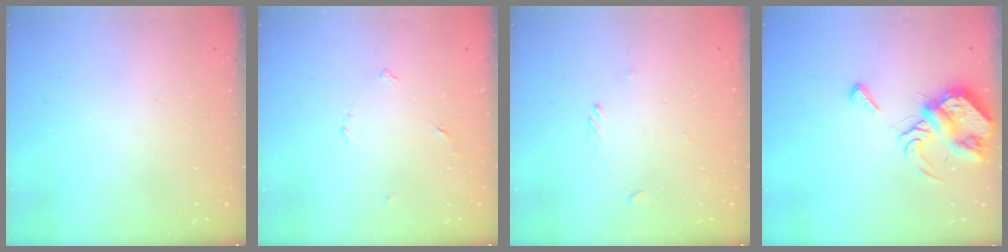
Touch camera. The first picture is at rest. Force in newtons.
{"total": 3.2, "press": 3.1, "slide": 0.4}
{"total": 0.7, "press": 0.5, "slide": 0.4}
{"total": 8.1, "press": 8.1, "slide": 0.3}